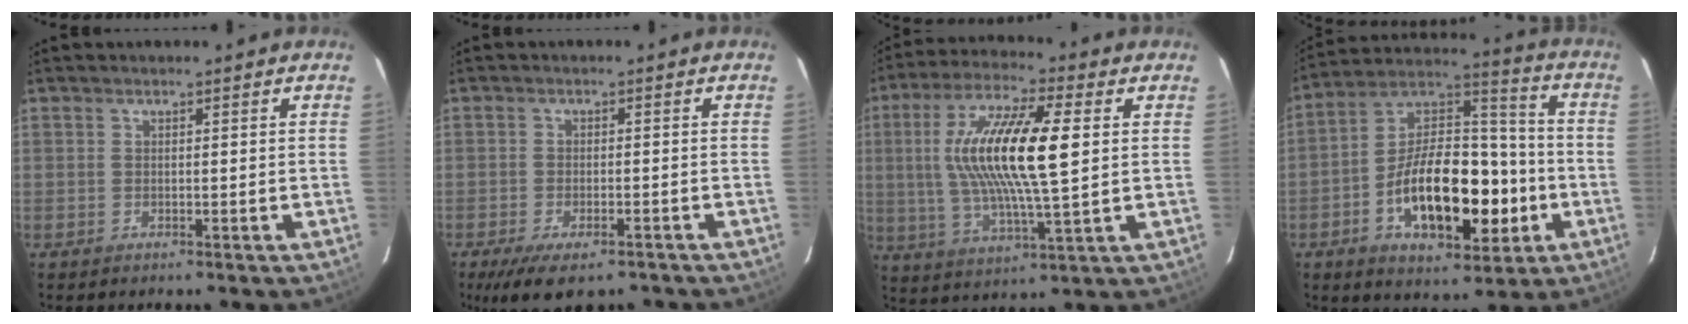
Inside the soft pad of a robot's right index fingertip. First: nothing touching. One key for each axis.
{"total": 10.0, "fx": -7.2, "fy": 3.8, "fz": 5.9, "tx": -0.126, "ty": -0.031, "tz": -0.111}
{"total": 18.0, "fx": 2.8, "fy": 3.8, "fz": 17.3, "tx": -0.327, "ty": 0.008, "tz": 0.050}
{"total": 21.1, "fx": -6.1, "fy": 10.9, "fz": 17.0, "tx": -0.297, "ty": 0.029, "tz": -0.091}